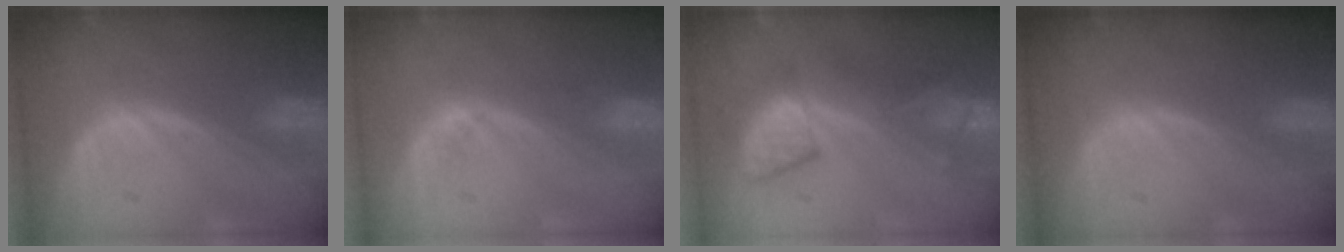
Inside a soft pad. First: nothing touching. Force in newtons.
{"total": 1.7, "press": 1.5, "slide": 0.8}
{"total": 8.3, "press": 8.3, "slide": 0.5}
{"total": 0.0}